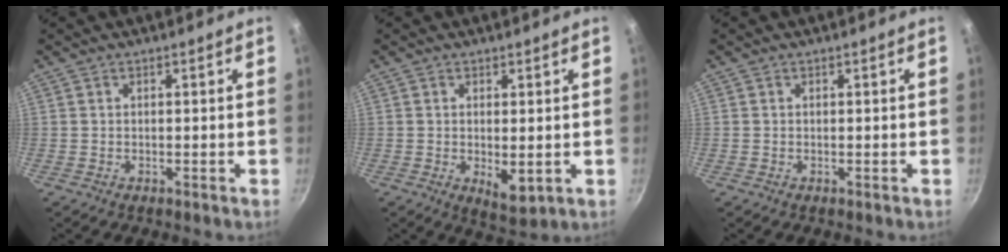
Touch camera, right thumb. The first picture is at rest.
{"total": 5.1, "force": [-0.4, 2.2, 4.6], "torque": [-0.068, -0.015, 0.000]}
{"total": 0.0}